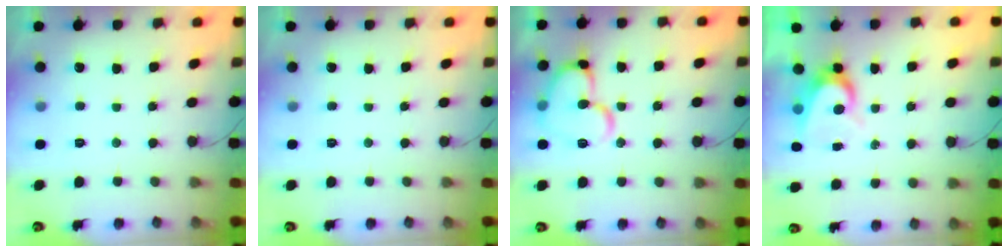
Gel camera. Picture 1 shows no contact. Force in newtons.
{"total": 0.0}
{"total": 15.2, "press": 15.0, "slide": 2.1}
{"total": 6.3, "press": 6.3, "slide": 0.5}